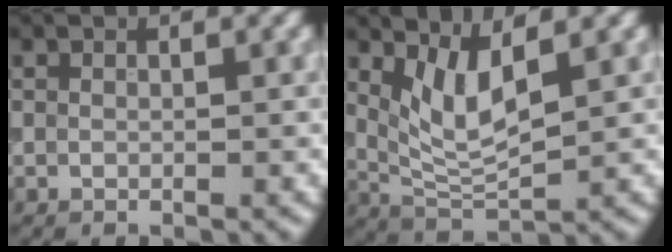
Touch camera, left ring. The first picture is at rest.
{"total": 4.1, "force": [1.8, 1.2, 3.5], "torque": [-0.079, -0.011, 0.042]}